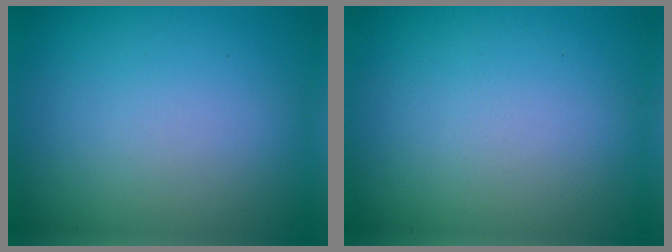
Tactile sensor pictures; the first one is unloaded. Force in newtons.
{"total": 0.0}